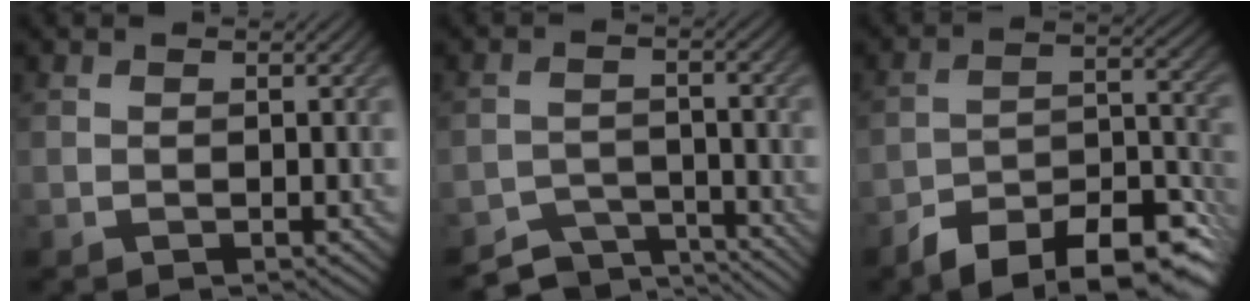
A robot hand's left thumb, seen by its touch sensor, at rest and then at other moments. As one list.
[{"total": 6.1, "force": [-5.6, 1.8, 1.7], "torque": [-0.033, -0.005, -0.087]}, {"total": 12.0, "force": [-9.0, 3.9, 6.8], "torque": [-0.103, -0.004, -0.158]}]